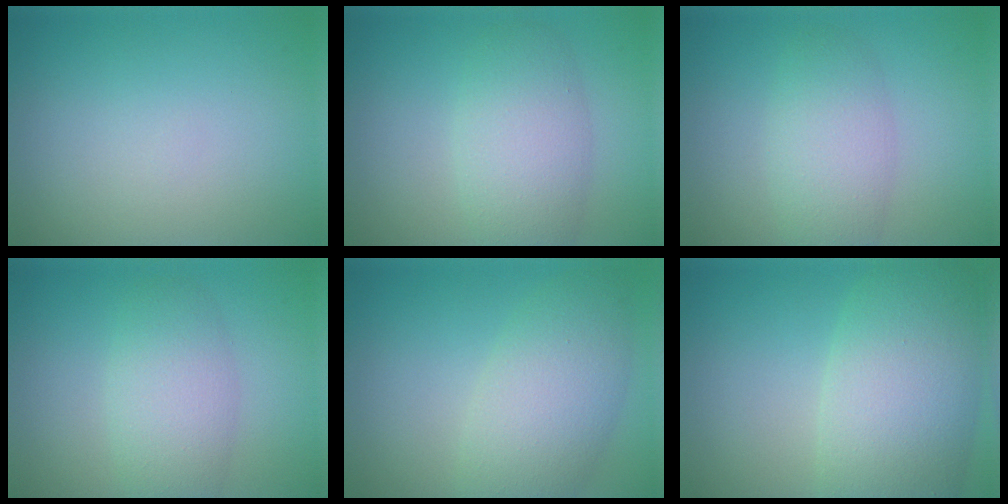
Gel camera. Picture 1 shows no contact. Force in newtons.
{"total": 4.8, "press": 4.8, "slide": 0.1}
{"total": 3.9, "press": 3.9, "slide": 0.1}
{"total": 4.0, "press": 4.0, "slide": 0.3}
{"total": 5.9, "press": 5.8, "slide": 0.4}
{"total": 9.7, "press": 9.7, "slide": 0.4}